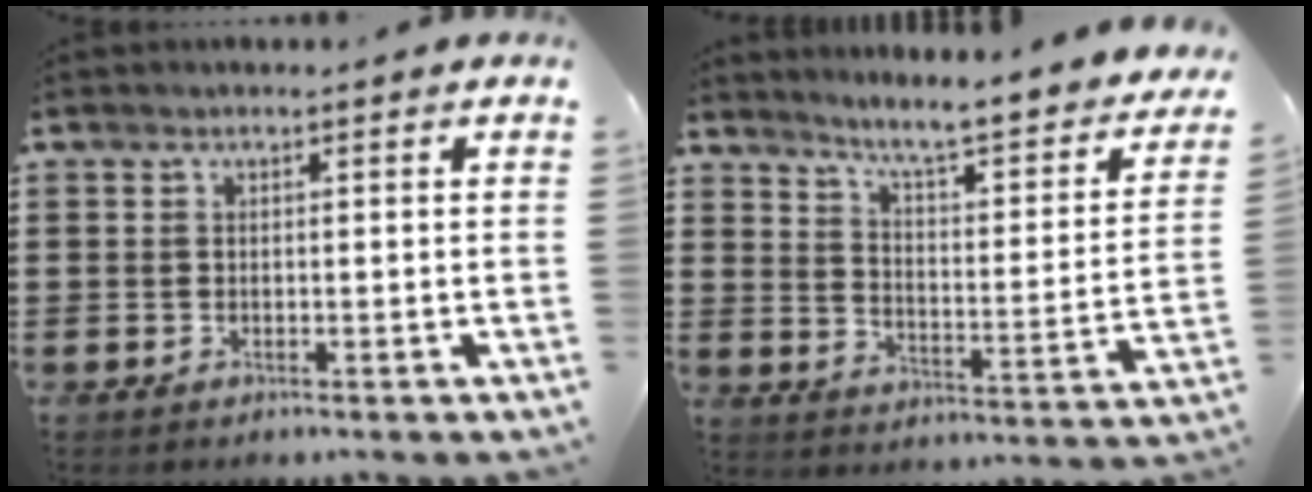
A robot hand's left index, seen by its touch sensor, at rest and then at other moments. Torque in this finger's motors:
{"motor_torque": [0.01, 0.00, 0.53, 0.10]}